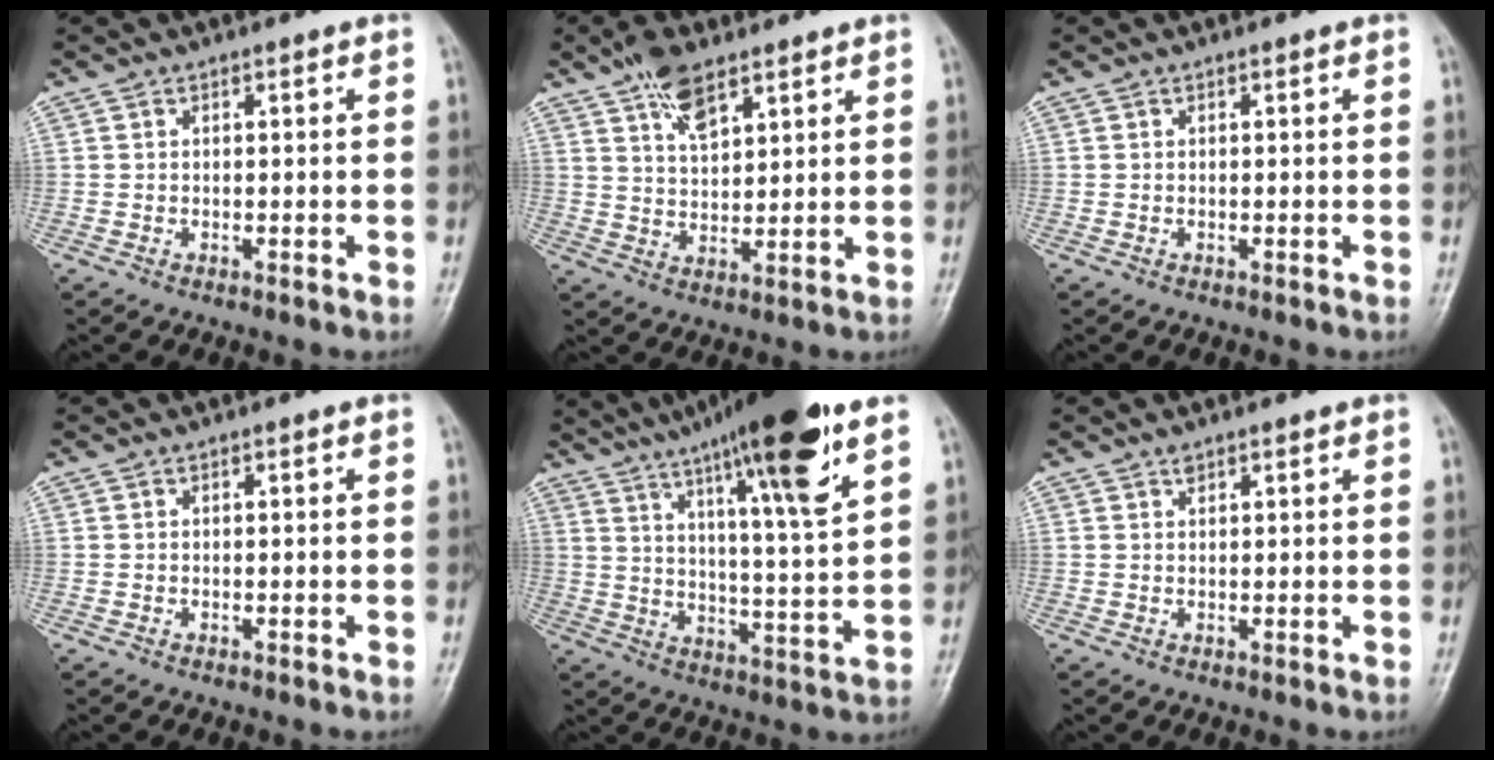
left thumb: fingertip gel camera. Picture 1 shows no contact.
{"total": 7.6, "force": [4.8, 3.4, 4.8], "torque": [-0.071, -0.020, 0.088]}
{"total": 0.0}
{"total": 0.0}
{"total": 20.5, "force": [12.5, 2.5, 16.0], "torque": [-0.238, -0.044, 0.196]}
{"total": 1.0, "force": [0.8, 0.5, 0.4], "torque": [-0.002, -0.004, 0.010]}